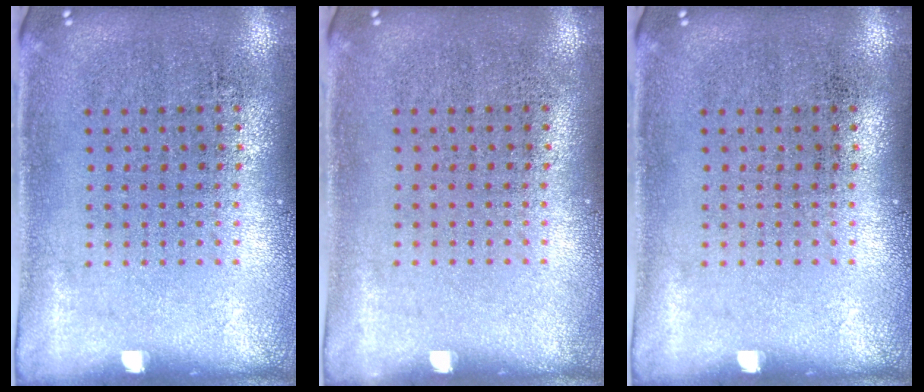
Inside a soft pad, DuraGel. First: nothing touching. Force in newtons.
{"total": 0.0}
{"total": 0.0}